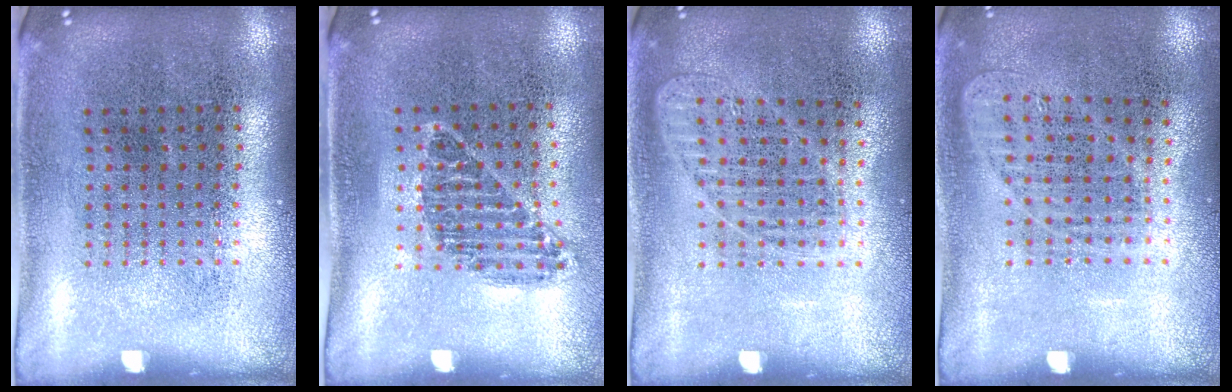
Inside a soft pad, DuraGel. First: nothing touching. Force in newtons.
{"total": 1.0, "press": 0.8, "slide": 0.5}
{"total": 1.1, "press": 1.1, "slide": 0.2}
{"total": 0.9, "press": 0.8, "slide": 0.4}